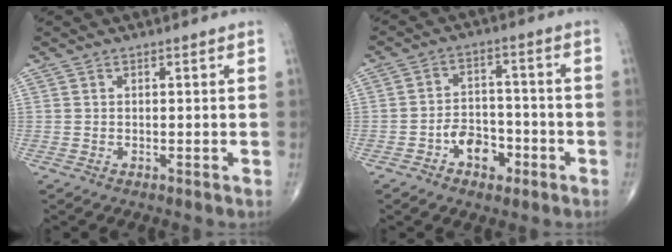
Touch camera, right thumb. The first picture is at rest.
{"total": 7.3, "force": [-3.4, 4.8, 4.3], "torque": [-0.042, 0.034, -0.057]}